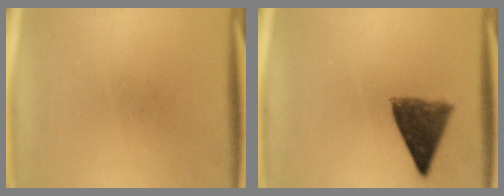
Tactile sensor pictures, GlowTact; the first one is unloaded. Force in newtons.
{"total": 8.0}